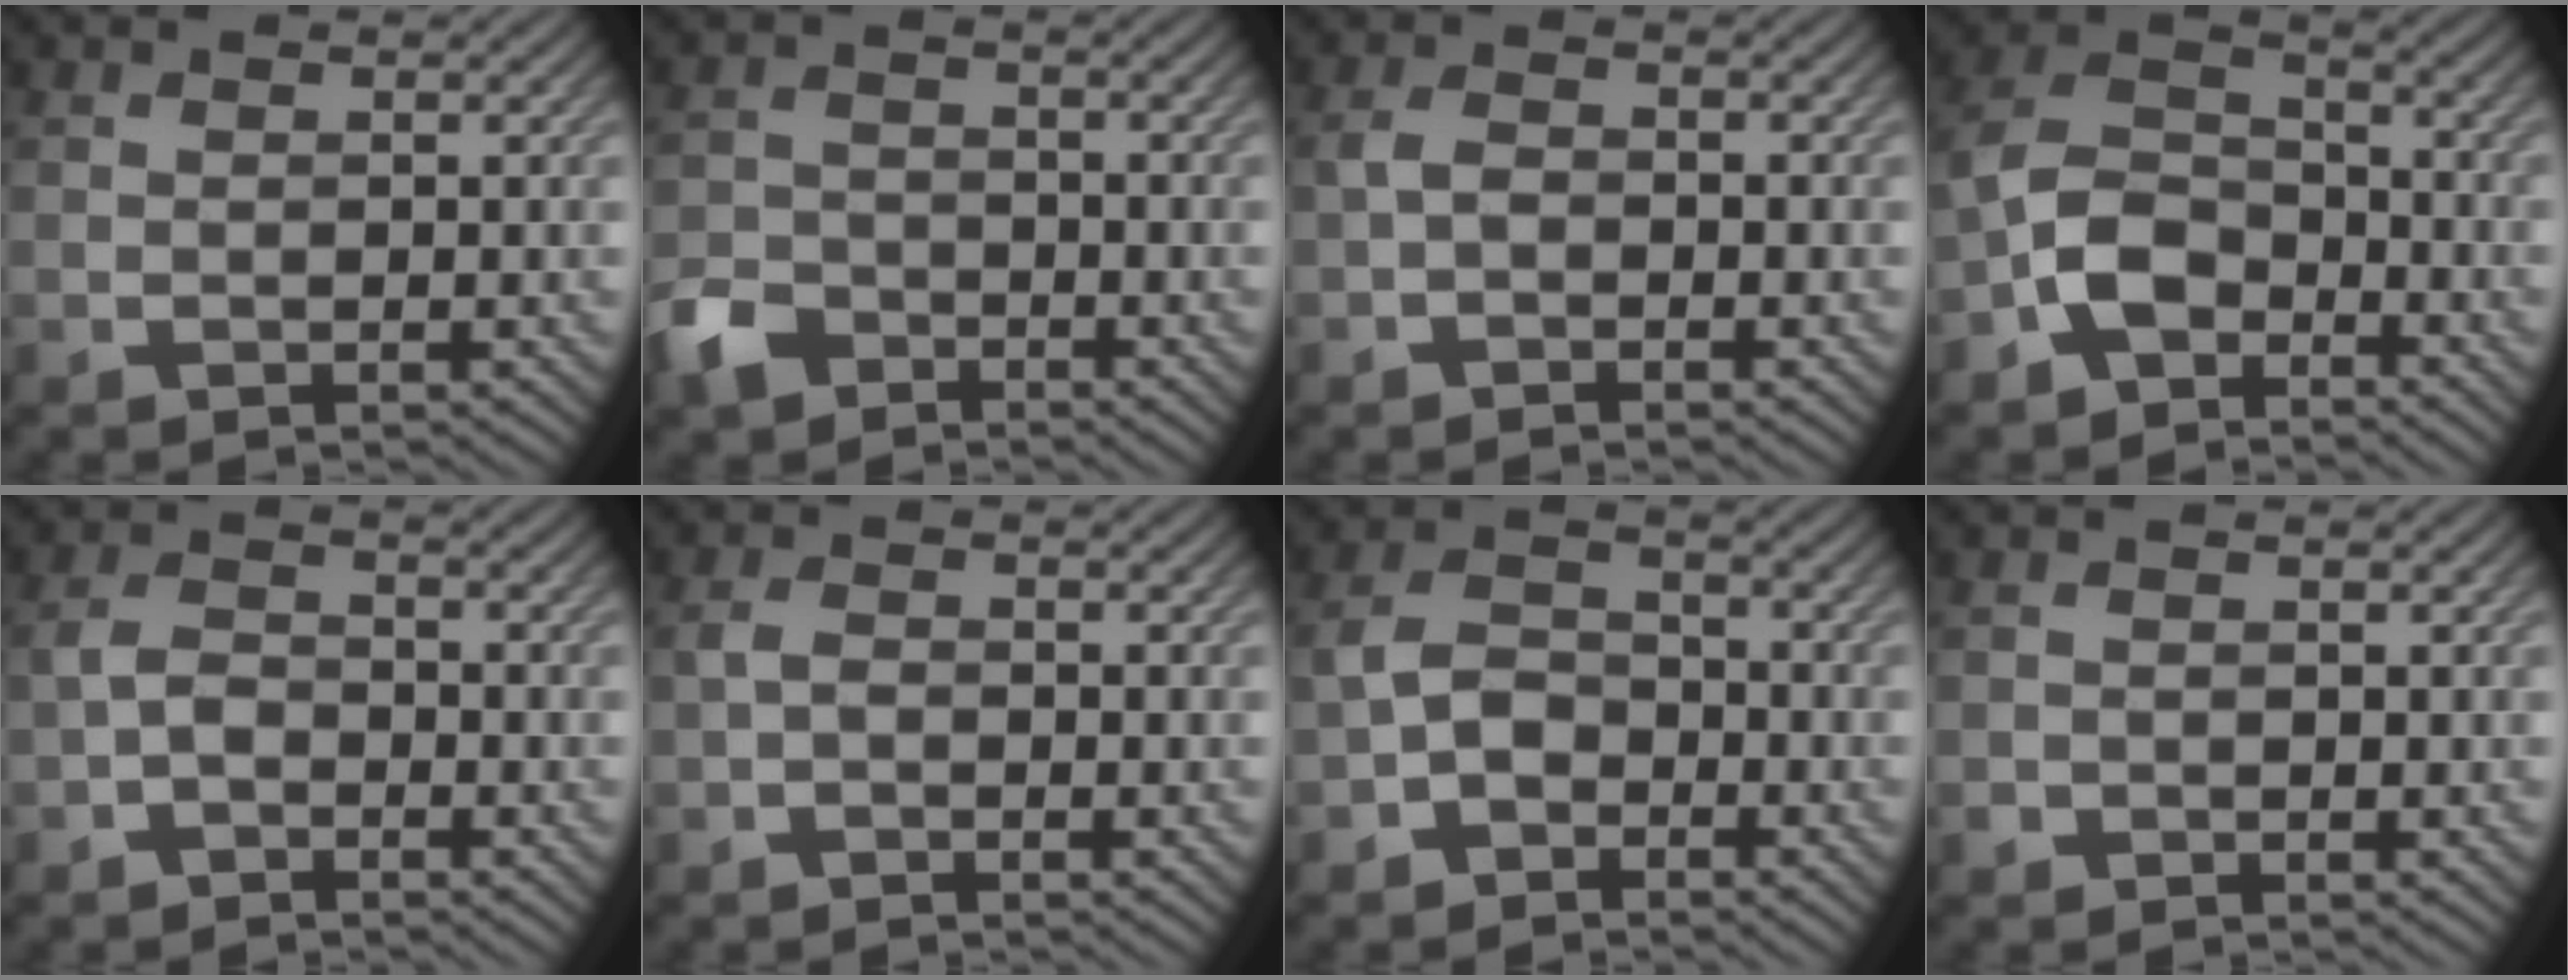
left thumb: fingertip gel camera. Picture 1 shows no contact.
{"total": 4.4, "force": [-3.2, 2.7, 1.6], "torque": [-0.040, -0.004, -0.071]}
{"total": 1.8, "force": [-0.8, 1.1, 1.2], "torque": [-0.028, 0.005, -0.022]}
{"total": 7.1, "force": [-3.9, 4.3, 4.0], "torque": [-0.086, 0.008, -0.092]}
{"total": 2.7, "force": [-1.5, 1.6, 1.6], "torque": [-0.032, 0.007, -0.038]}
{"total": 1.5, "force": [-0.7, 0.9, 1.1], "torque": [-0.023, 0.003, -0.019]}
{"total": 4.2, "force": [-2.2, 2.8, 2.3], "torque": [-0.049, 0.007, -0.054]}
{"total": 0.7, "force": [-0.5, 0.6, 0.1], "torque": [-0.002, -0.004, -0.010]}